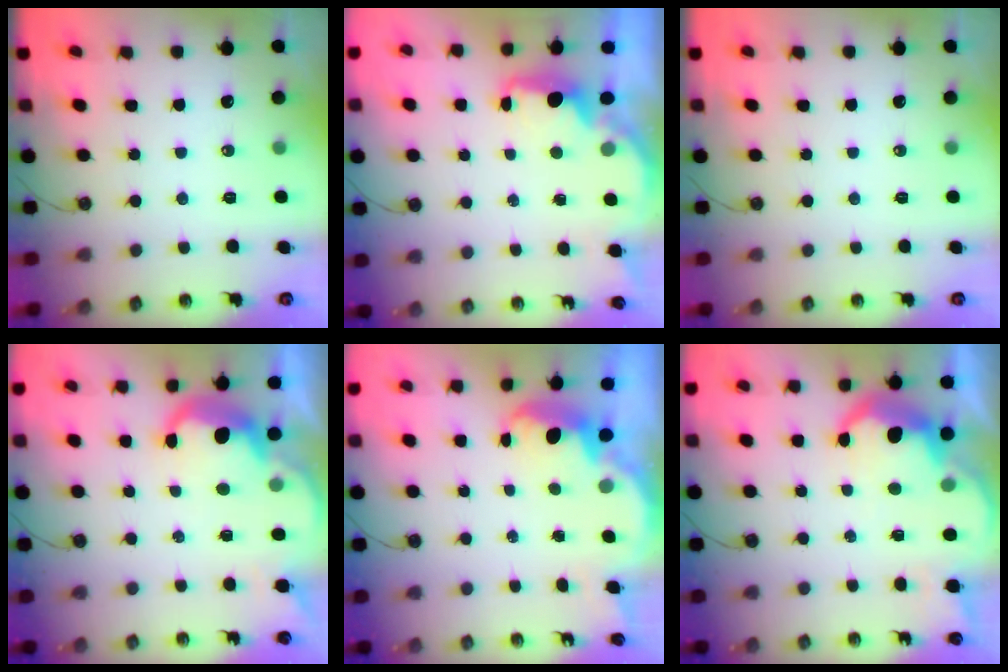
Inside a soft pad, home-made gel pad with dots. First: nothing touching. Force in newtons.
{"total": 2.2, "press": 2.1, "slide": 0.8}
{"total": 0.0}
{"total": 9.1, "press": 9.1, "slide": 0.8}
{"total": 3.6, "press": 3.6, "slide": 0.6}
{"total": 11.3, "press": 11.3, "slide": 0.9}